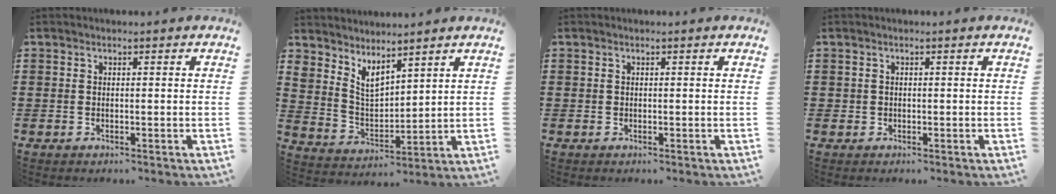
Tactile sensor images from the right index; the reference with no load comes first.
{"total": 4.8, "force": [4.2, 1.7, 1.4], "torque": [-0.046, -0.017, 0.078]}
{"total": 0.0}
{"total": 0.7, "force": [0.0, 0.7, 0.0], "torque": [-0.002, 0.006, -0.001]}